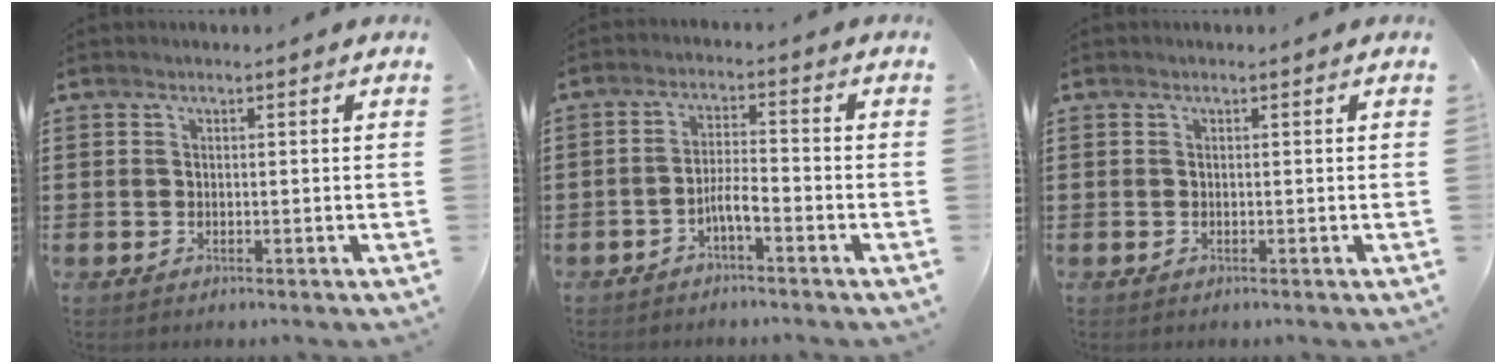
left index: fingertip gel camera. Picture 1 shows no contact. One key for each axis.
{"total": 3.7, "fx": -2.1, "fy": 0.6, "fz": 3.0, "tx": -0.061, "ty": 0.005, "tz": -0.042}
{"total": 0.0}